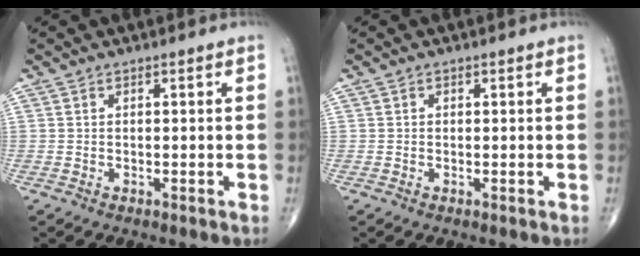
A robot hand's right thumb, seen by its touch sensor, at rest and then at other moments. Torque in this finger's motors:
{"motor_torque": [-0.09, 0.19, -0.34, -0.21, 0.05]}